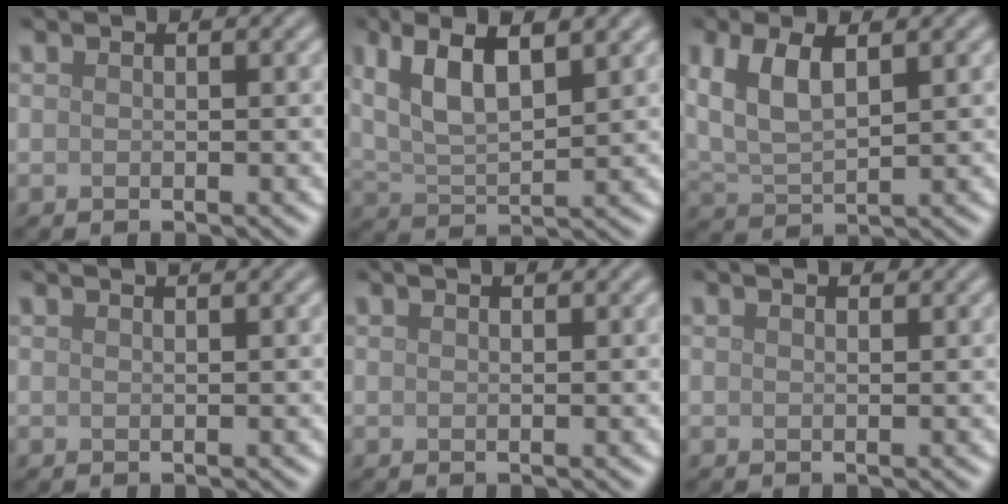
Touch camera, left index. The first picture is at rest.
{"total": 7.2, "force": [3.7, 2.6, 5.7], "torque": [-0.114, 0.010, 0.067]}
{"total": 5.3, "force": [2.1, 2.5, 4.2], "torque": [-0.096, 0.006, 0.039]}
{"total": 2.8, "force": [2.0, 1.2, 1.5], "torque": [0.000, 0.012, -0.007]}
{"total": 1.8, "force": [1.4, 0.6, 1.0], "torque": [-0.005, -0.001, 0.003]}
{"total": 1.3, "force": [1.2, 0.3, 0.5], "torque": [-0.010, -0.004, 0.013]}